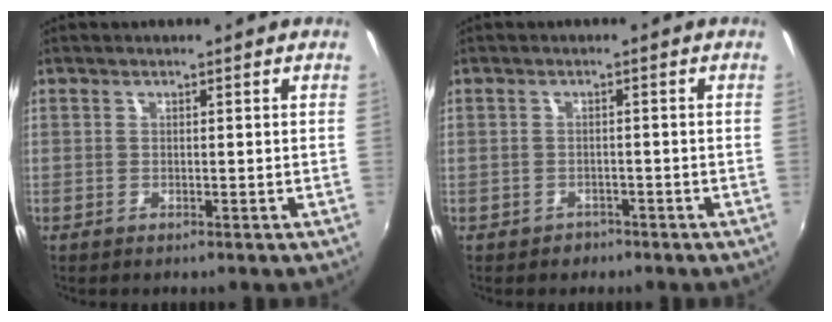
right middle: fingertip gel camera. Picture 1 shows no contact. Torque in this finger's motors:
{"motor_torque": [0.07, -0.18, -0.03, -0.01]}